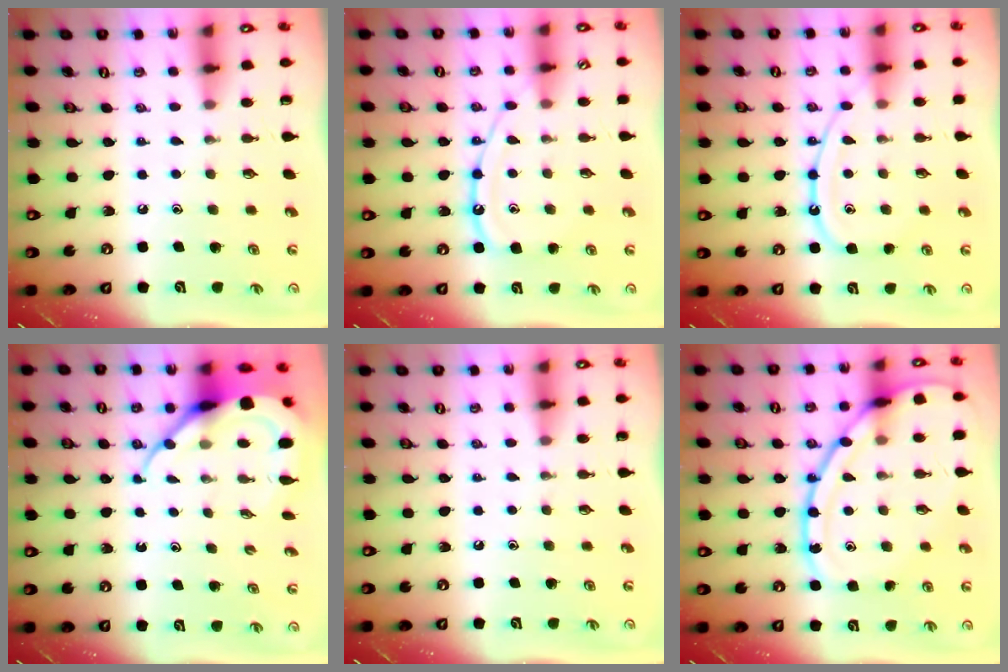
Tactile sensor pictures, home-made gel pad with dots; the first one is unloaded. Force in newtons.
{"total": 12.4, "press": 12.4, "slide": 1.2}
{"total": 11.1, "press": 11.1, "slide": 1.2}
{"total": 9.7, "press": 9.6, "slide": 0.9}
{"total": 0.0}
{"total": 17.5, "press": 17.5, "slide": 1.4}